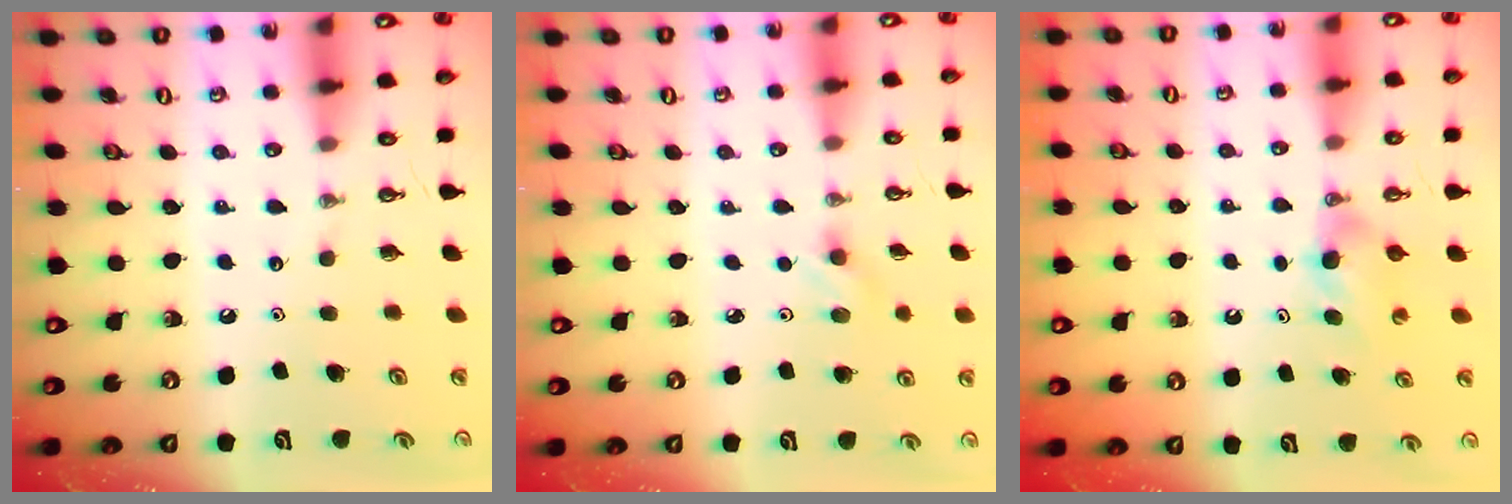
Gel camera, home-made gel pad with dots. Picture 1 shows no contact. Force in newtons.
{"total": 2.7, "press": 2.3, "slide": 1.4}
{"total": 4.2, "press": 4.2, "slide": 0.7}